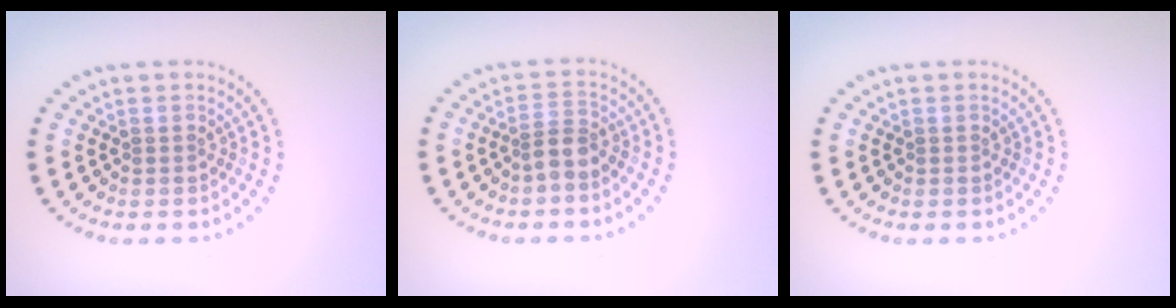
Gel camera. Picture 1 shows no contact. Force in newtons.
{"total": 2.1, "press": 1.7, "slide": 1.2}
{"total": 0.0}